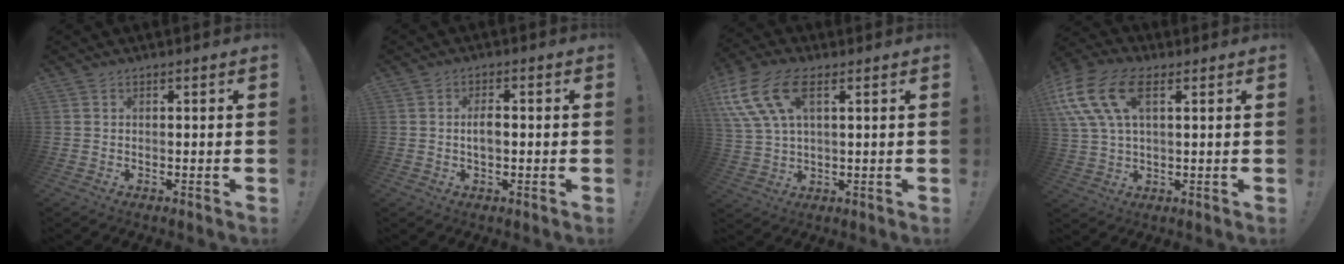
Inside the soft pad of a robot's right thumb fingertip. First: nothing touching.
{"total": 3.3, "force": [-0.3, 1.5, 2.9], "torque": [-0.046, 0.005, -0.007]}
{"total": 15.3, "force": [6.5, 8.1, 11.2], "torque": [-0.229, -0.009, 0.121]}
{"total": 16.5, "force": [6.3, 9.3, 12.2], "torque": [-0.252, -0.006, 0.116]}